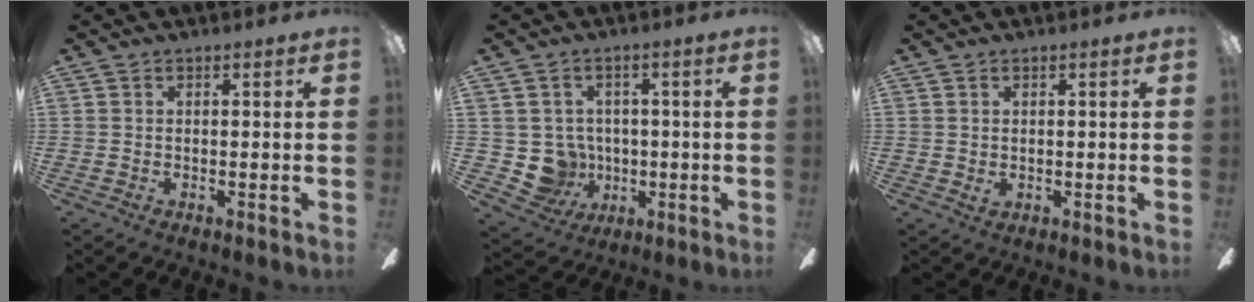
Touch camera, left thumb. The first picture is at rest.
{"total": 8.4, "force": [-0.1, 8.2, 1.8], "torque": [-0.065, -0.006, 0.008]}
{"total": 0.8, "force": [0.3, 0.7, 0.4], "torque": [0.001, -0.002, 0.003]}